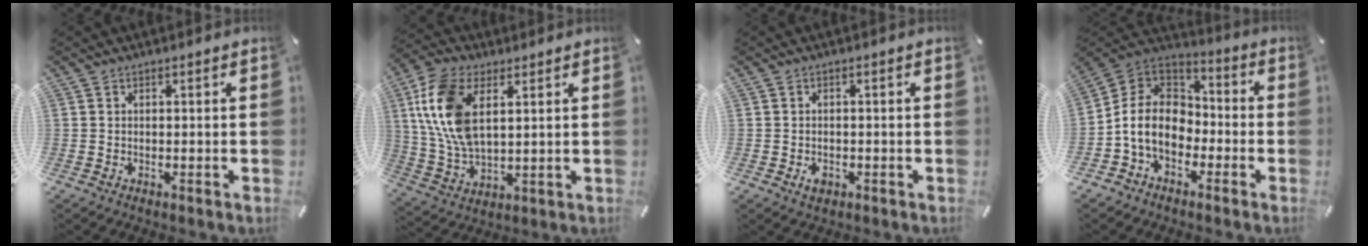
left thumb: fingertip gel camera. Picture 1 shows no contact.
{"total": 13.5, "force": [4.3, 7.9, 10.1], "torque": [-0.249, -0.007, 0.073]}
{"total": 2.2, "force": [-0.8, 1.5, 1.4], "torque": [-0.033, 0.001, -0.016]}
{"total": 11.3, "force": [-4.1, 8.8, 5.7], "torque": [-0.145, 0.021, -0.080]}